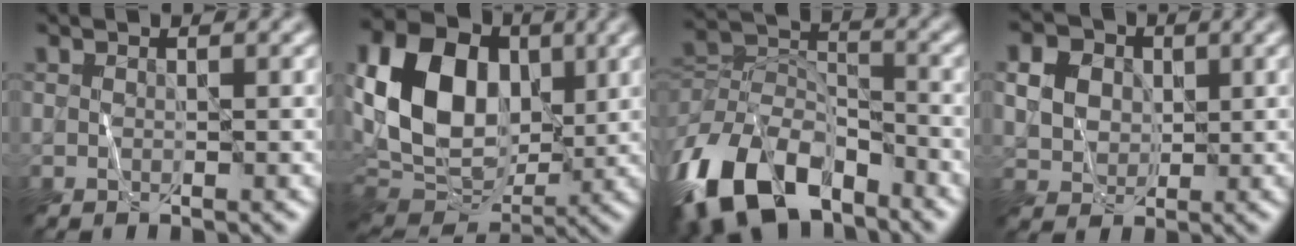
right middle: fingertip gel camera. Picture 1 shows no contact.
{"total": 12.6, "force": [2.0, 9.1, 8.4], "torque": [-0.171, 0.010, 0.028]}
{"total": 12.5, "force": [-7.7, 6.8, 7.0], "torque": [-0.143, 0.002, -0.156]}
{"total": 6.7, "force": [2.1, 5.4, 3.3], "torque": [-0.081, 0.026, 0.035]}